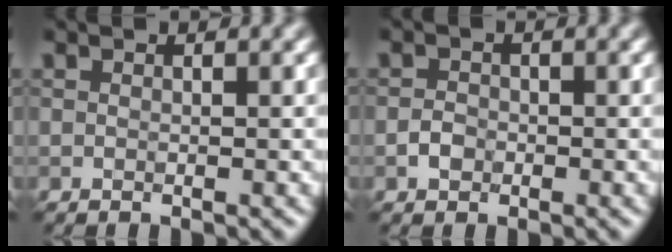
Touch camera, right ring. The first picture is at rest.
{"total": 1.3, "force": [-0.5, 1.0, 0.6], "torque": [-0.009, 0.001, -0.012]}